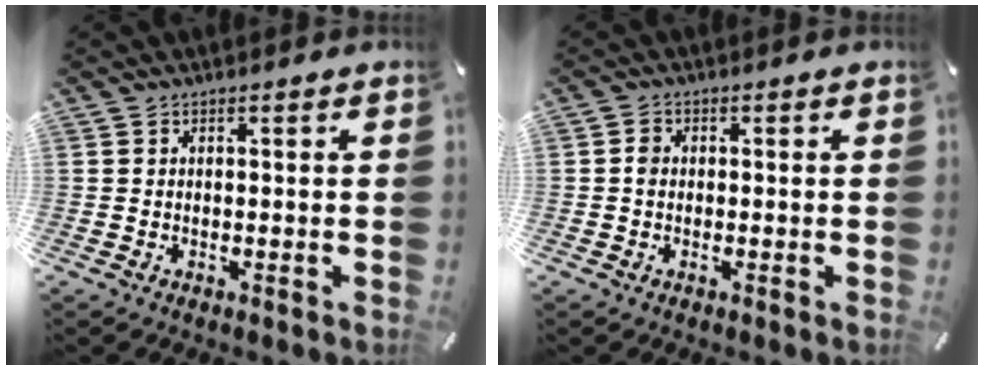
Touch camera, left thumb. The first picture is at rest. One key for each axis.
{"total": 1.6, "fx": -0.1, "fy": 1.3, "fz": 0.9, "tx": -0.018, "ty": 0.006, "tz": -0.003}